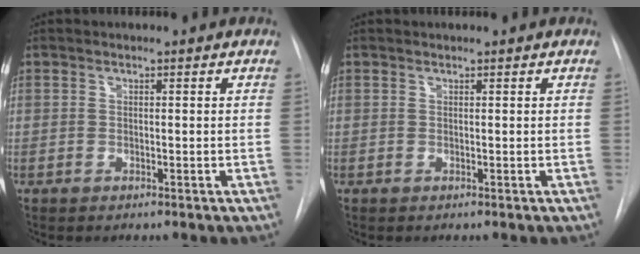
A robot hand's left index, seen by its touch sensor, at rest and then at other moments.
{"total": 0.5, "force": [0.5, 0.0, 0.1], "torque": [-0.002, 0.011, 0.010]}